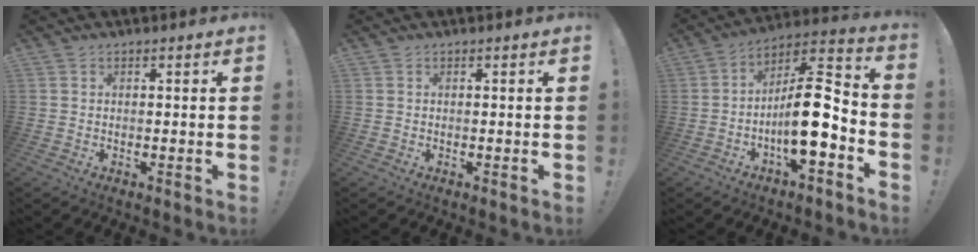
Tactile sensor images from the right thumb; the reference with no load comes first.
{"total": 0.0}
{"total": 16.4, "force": [-4.2, 5.7, 14.8], "torque": [-0.246, 0.022, -0.067]}